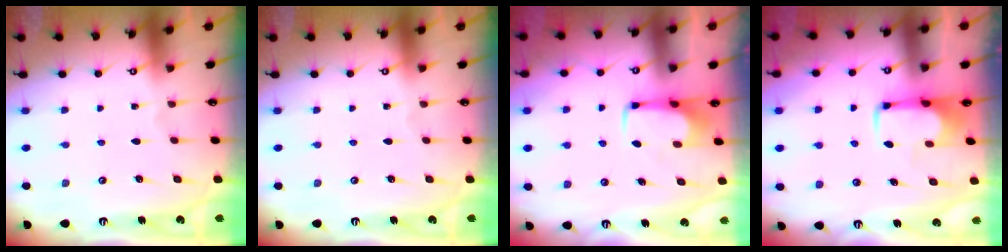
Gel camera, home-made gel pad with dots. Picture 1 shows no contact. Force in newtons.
{"total": 0.0}
{"total": 1.6, "press": 1.5, "slide": 0.5}
{"total": 1.7, "press": 1.7, "slide": 0.5}